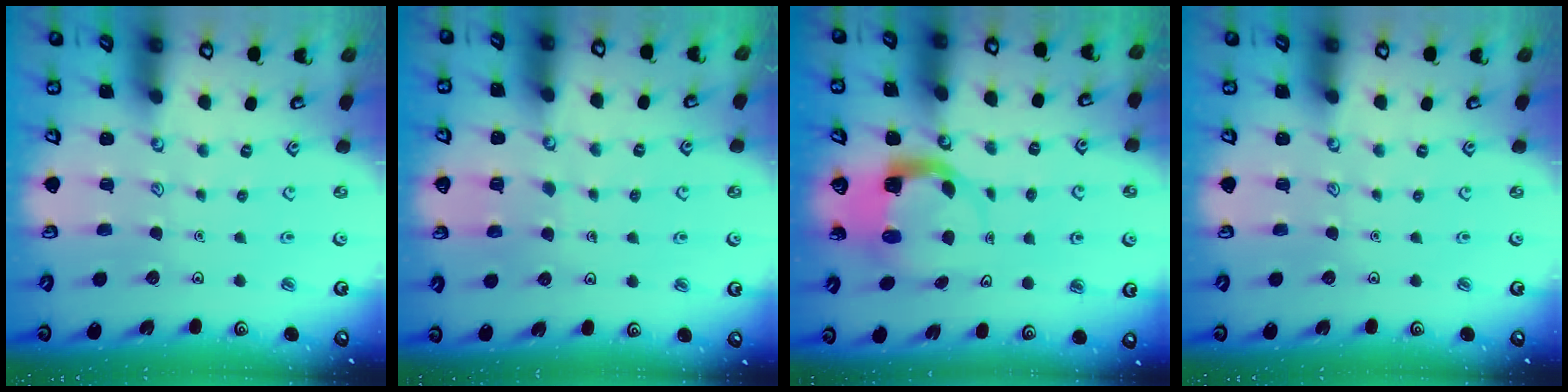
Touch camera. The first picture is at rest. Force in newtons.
{"total": 3.6, "press": 3.6, "slide": 0.3}
{"total": 5.2, "press": 5.1, "slide": 0.7}
{"total": 0.0}